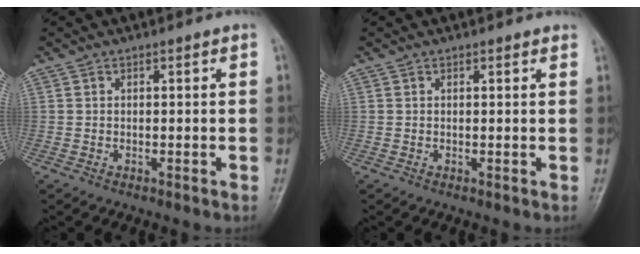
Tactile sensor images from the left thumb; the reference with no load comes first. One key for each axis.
{"total": 0.9, "fx": 0.8, "fy": 0.3, "fz": 0.4, "tx": -0.001, "ty": 0.001, "tz": 0.009}